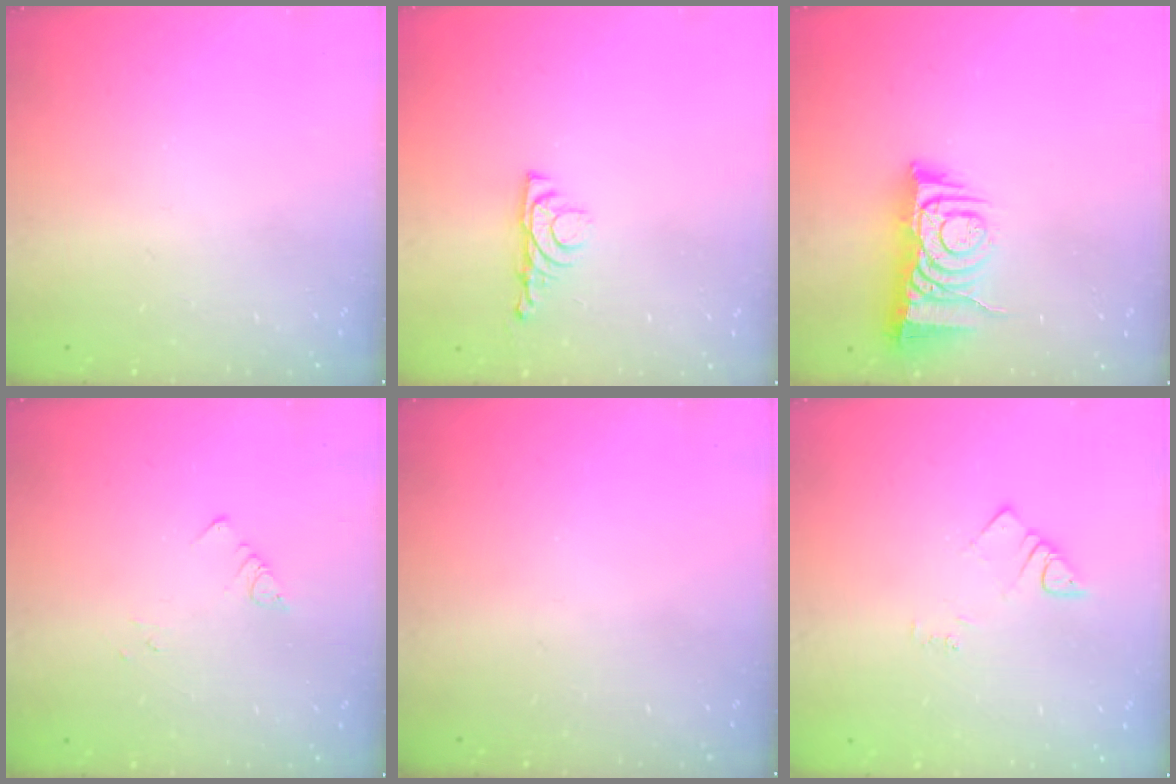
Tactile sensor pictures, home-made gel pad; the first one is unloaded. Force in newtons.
{"total": 4.3, "press": 4.2, "slide": 0.7}
{"total": 9.1, "press": 9.0, "slide": 1.0}
{"total": 1.9, "press": 1.9, "slide": 0.2}
{"total": 0.0}
{"total": 3.0, "press": 3.0, "slide": 0.6}